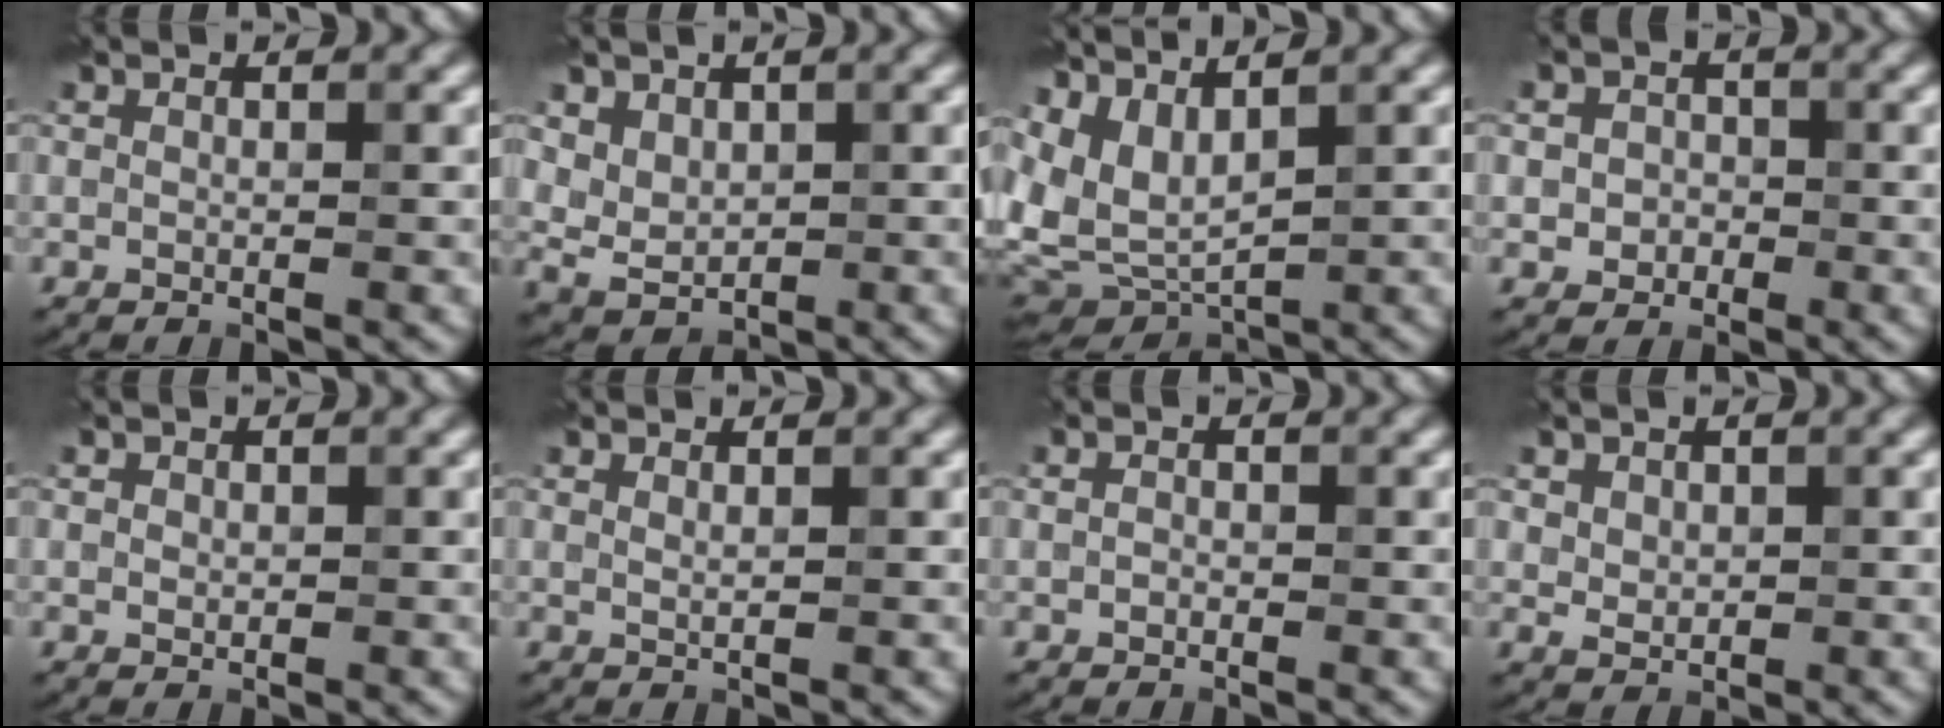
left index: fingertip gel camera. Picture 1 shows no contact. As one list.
[{"total": 3.9, "force": [2.0, 2.9, 1.7], "torque": [-0.043, -0.009, 0.058]}, {"total": 5.8, "force": [2.0, 3.3, 4.3], "torque": [-0.102, -0.007, 0.046]}, {"total": 3.0, "force": [-0.1, 2.7, 1.2], "torque": [0.001, 0.002, -0.014]}, {"total": 0.9, "force": [0.3, 0.7, 0.4], "torque": [-0.003, -0.002, 0.005]}, {"total": 0.7, "force": [0.4, 0.2, 0.5], "torque": [-0.008, -0.001, 0.008]}, {"total": 0.7, "force": [-0.1, 0.6, 0.4], "torque": [-0.007, -0.002, -0.004]}, {"total": 2.0, "force": [0.8, 1.6, 0.8], "torque": [-0.015, -0.006, 0.022]}]